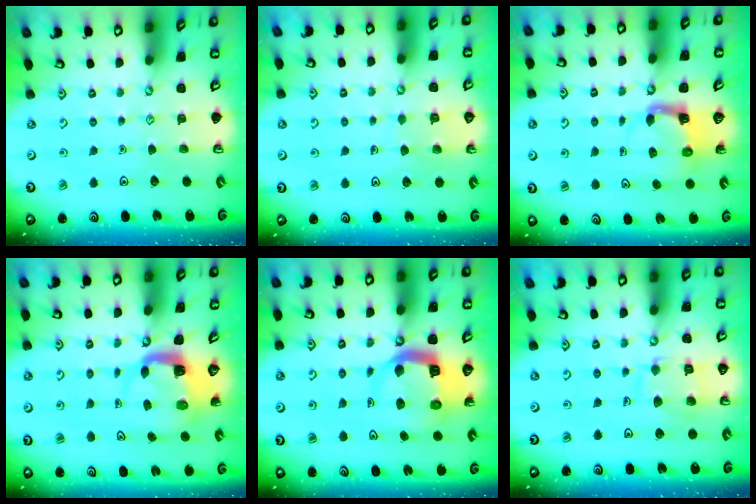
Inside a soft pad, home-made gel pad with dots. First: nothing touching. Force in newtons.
{"total": 5.3, "press": 5.3, "slide": 0.3}
{"total": 3.9, "press": 3.8, "slide": 0.7}
{"total": 4.0, "press": 3.9, "slide": 0.4}
{"total": 8.7, "press": 8.6, "slide": 1.3}
{"total": 9.9, "press": 9.9, "slide": 0.9}